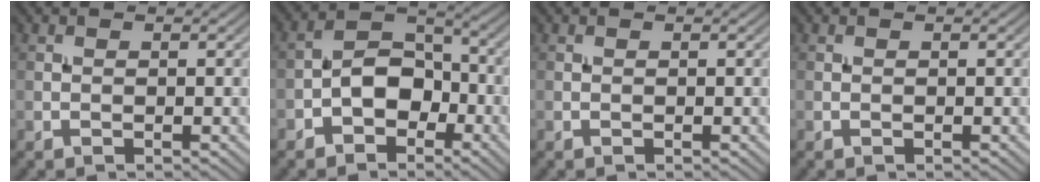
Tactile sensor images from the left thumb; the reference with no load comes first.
{"total": 6.3, "force": [-2.6, 4.4, 3.8], "torque": [-0.056, 0.010, -0.057]}
{"total": 0.0}
{"total": 0.0}